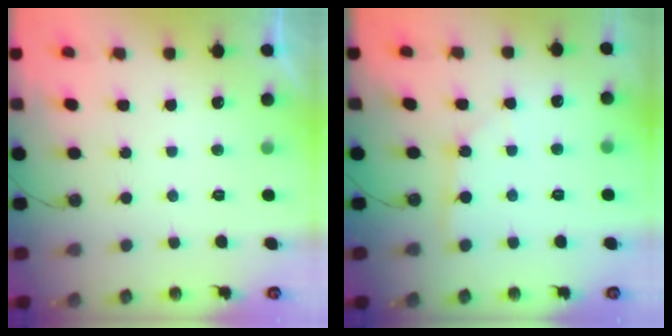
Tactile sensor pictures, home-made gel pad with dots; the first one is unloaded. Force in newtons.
{"total": 1.8, "press": 1.8, "slide": 0.2}